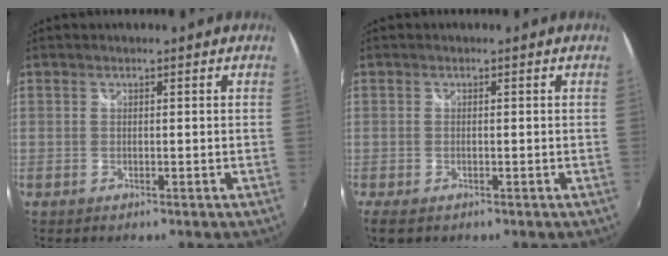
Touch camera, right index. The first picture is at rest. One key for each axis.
{"total": 2.9, "fx": -1.3, "fy": 1.6, "fz": 2.0, "tx": -0.047, "ty": -0.009, "tz": -0.021}